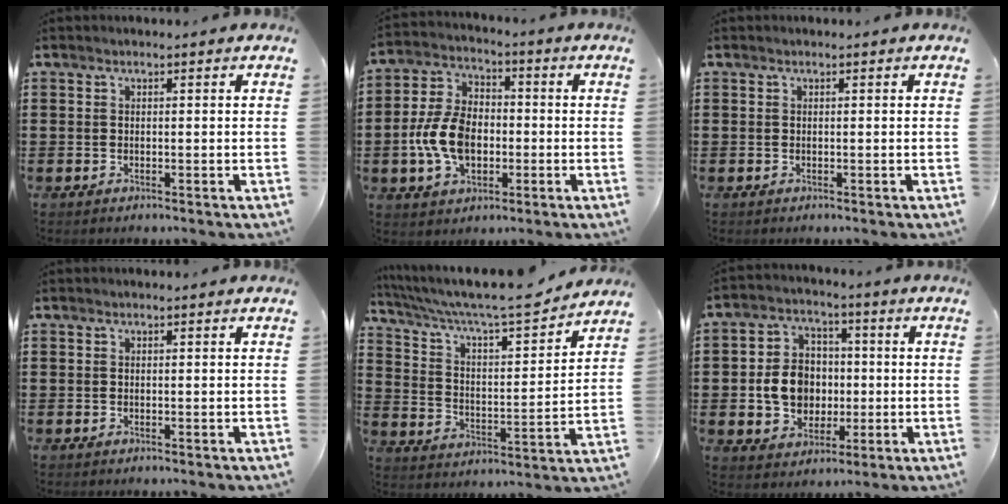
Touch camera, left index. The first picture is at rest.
{"total": 9.5, "force": [-1.9, 6.2, 6.9], "torque": [-0.163, 0.008, -0.040]}
{"total": 0.0}
{"total": 0.0}
{"total": 8.2, "force": [7.2, 0.7, 3.7], "torque": [-0.102, -0.045, 0.119]}
{"total": 8.2, "force": [-0.5, 7.0, 4.1], "torque": [-0.100, 0.016, -0.010]}